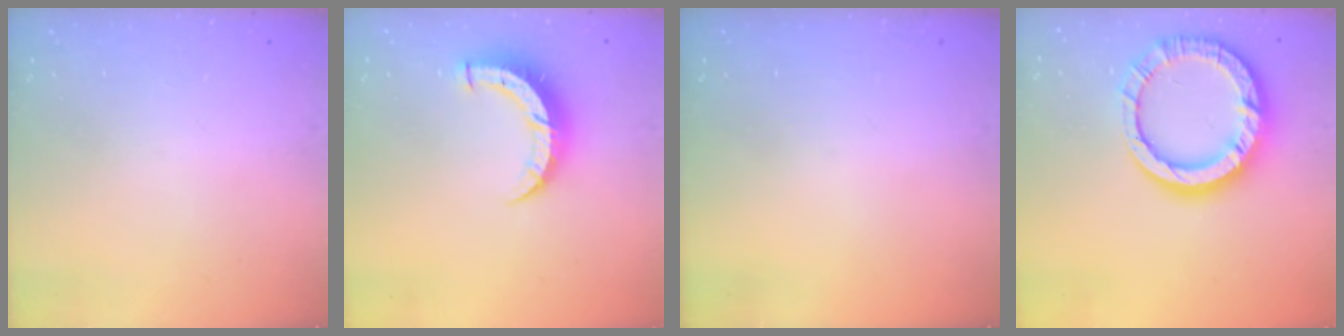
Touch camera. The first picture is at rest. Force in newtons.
{"total": 7.9, "press": 7.8, "slide": 0.8}
{"total": 0.0}
{"total": 15.9, "press": 15.8, "slide": 2.2}